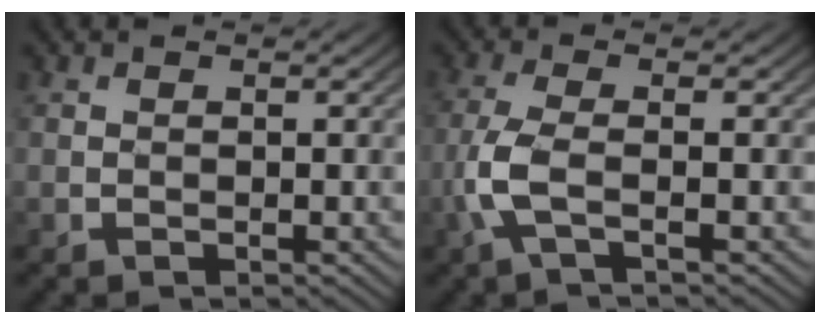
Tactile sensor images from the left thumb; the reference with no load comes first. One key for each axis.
{"total": 4.4, "fx": -2.1, "fy": 1.2, "fz": 3.7, "tx": -0.108, "ty": 0.005, "tz": -0.046}